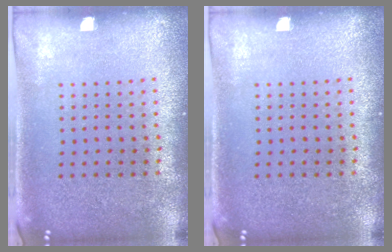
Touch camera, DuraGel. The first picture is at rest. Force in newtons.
{"total": 0.0}